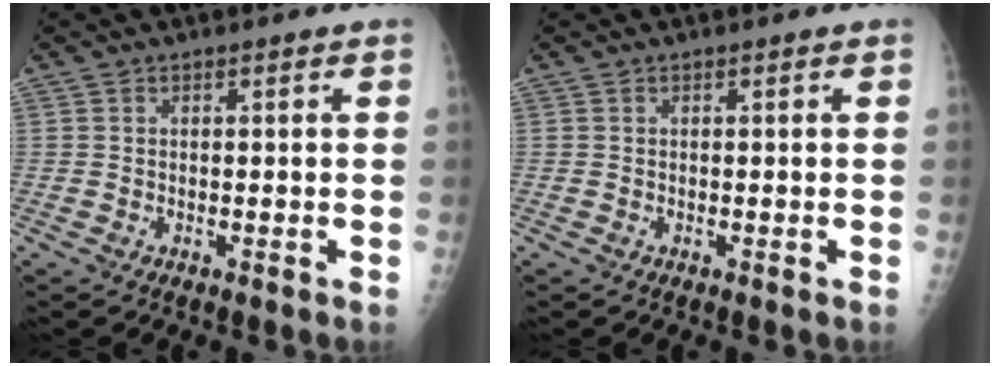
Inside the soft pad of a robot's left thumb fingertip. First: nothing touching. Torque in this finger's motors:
{"motor_torque": [0.00, 0.00, 0.02, -0.02, 0.00]}